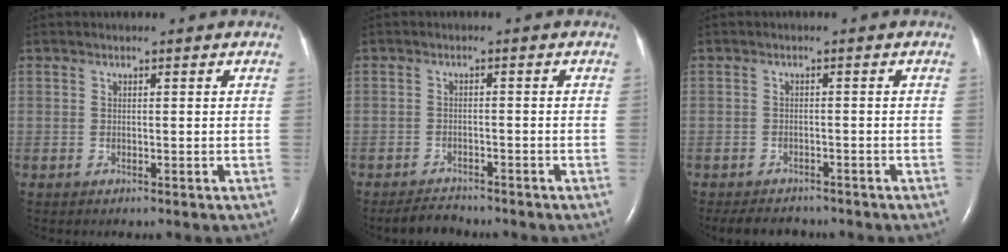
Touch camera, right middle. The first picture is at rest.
{"total": 2.7, "force": [-2.6, 0.6, 0.4], "torque": [-0.016, -0.010, -0.044]}
{"total": 6.3, "force": [-5.6, 2.2, 1.7], "torque": [-0.028, -0.007, -0.076]}